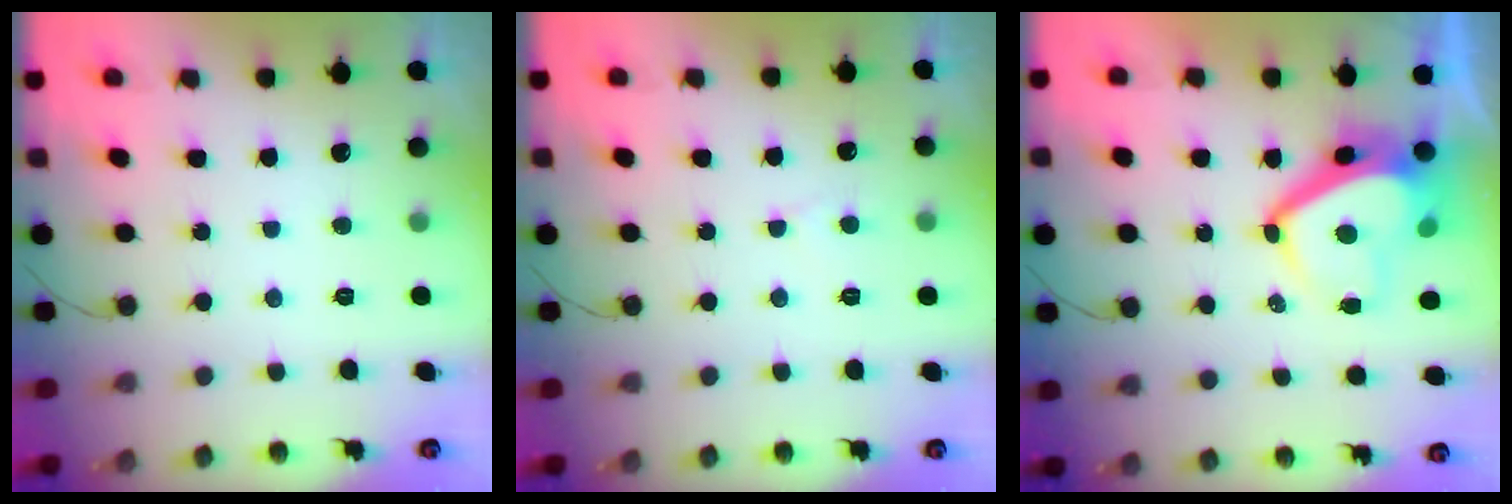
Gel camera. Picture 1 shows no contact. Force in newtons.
{"total": 2.7, "press": 2.7, "slide": 0.3}
{"total": 9.2, "press": 9.1, "slide": 1.3}